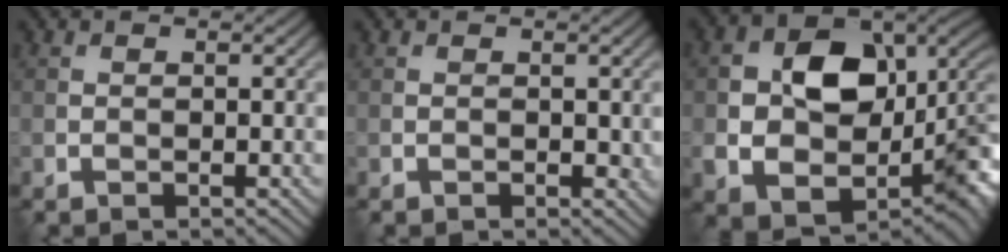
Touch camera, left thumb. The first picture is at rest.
{"total": 0.8, "force": [0.2, 0.5, 0.6], "torque": [-0.006, -0.003, 0.004]}
{"total": 14.8, "force": [0.7, 10.9, 9.9], "torque": [-0.165, -0.019, 0.020]}